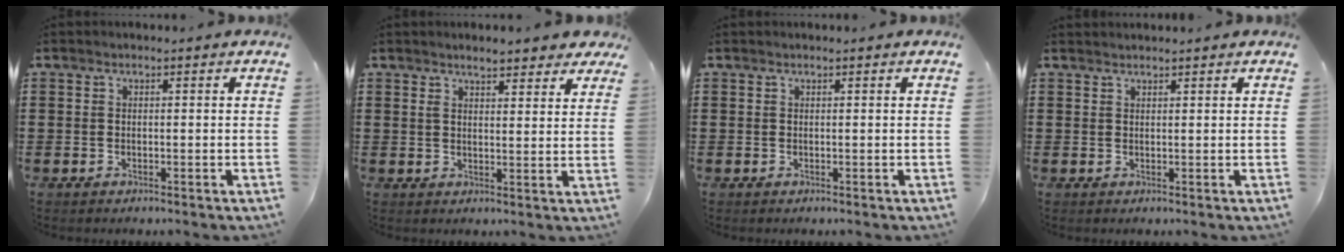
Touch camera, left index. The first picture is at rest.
{"total": 4.0, "force": [3.5, 0.6, 2.0], "torque": [-0.048, -0.002, 0.063]}
{"total": 0.0}
{"total": 1.0, "force": [1.0, 0.0, 0.1], "torque": [-0.003, -0.001, 0.020]}